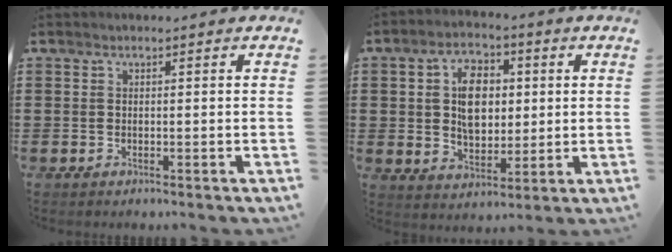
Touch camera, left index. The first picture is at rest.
{"total": 7.9, "force": [1.3, 5.2, 5.8], "torque": [-0.115, 0.012, 0.018]}